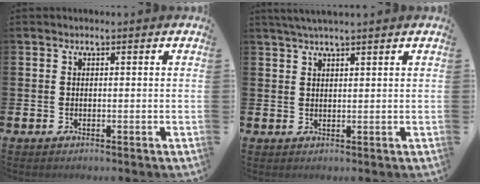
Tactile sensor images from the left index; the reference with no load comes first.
{"total": 2.3, "force": [2.1, -0.1, 0.9], "torque": [-0.024, 0.002, 0.040]}